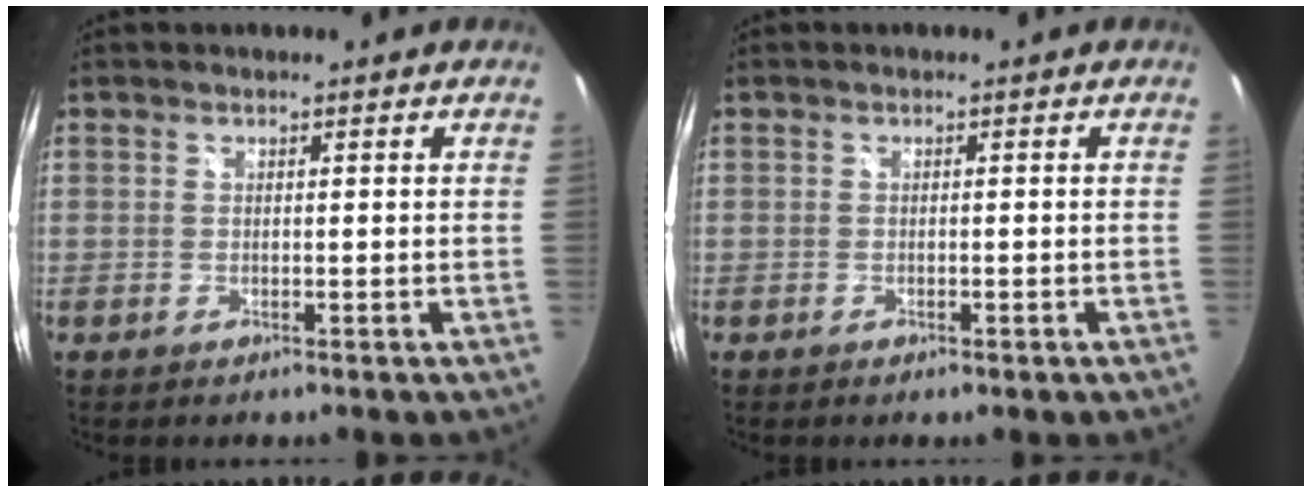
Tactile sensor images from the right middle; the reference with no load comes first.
{"total": 1.2, "force": [-0.8, 0.5, 0.8], "torque": [-0.012, -0.003, -0.013]}